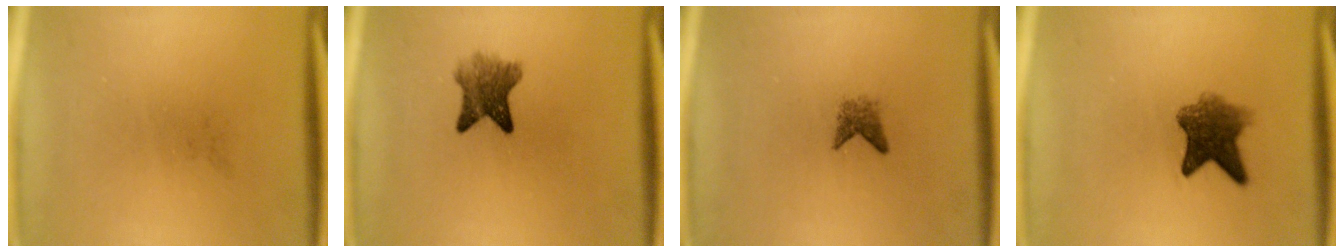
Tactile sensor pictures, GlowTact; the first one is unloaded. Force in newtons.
{"total": 5.2}
{"total": 1.6}
{"total": 6.3}